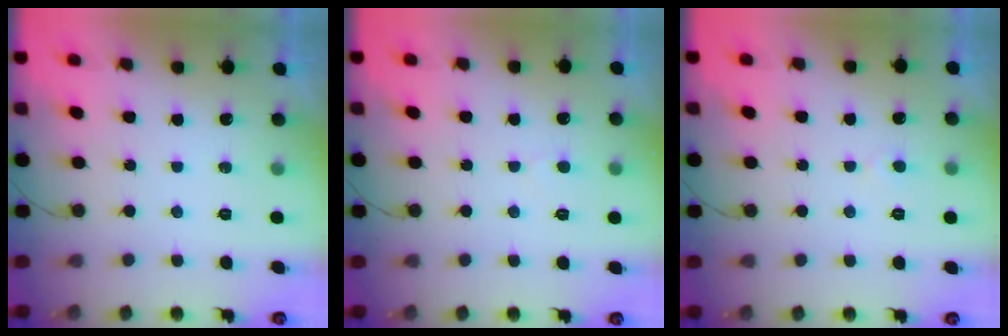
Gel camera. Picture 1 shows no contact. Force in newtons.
{"total": 2.8, "press": 2.8, "slide": 0.3}
{"total": 2.1, "press": 2.1, "slide": 0.3}